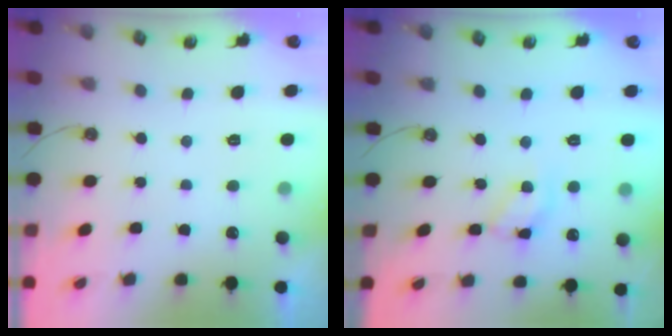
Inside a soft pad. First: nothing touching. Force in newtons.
{"total": 11.6, "press": 11.6, "slide": 0.7}